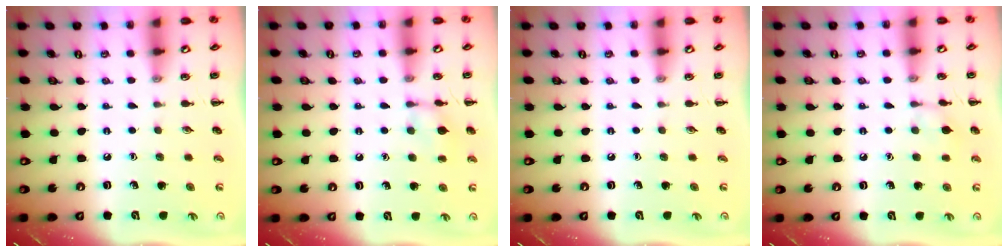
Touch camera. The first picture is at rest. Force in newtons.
{"total": 8.3, "press": 8.2, "slide": 1.4}
{"total": 0.0}
{"total": 6.3, "press": 5.9, "slide": 2.2}